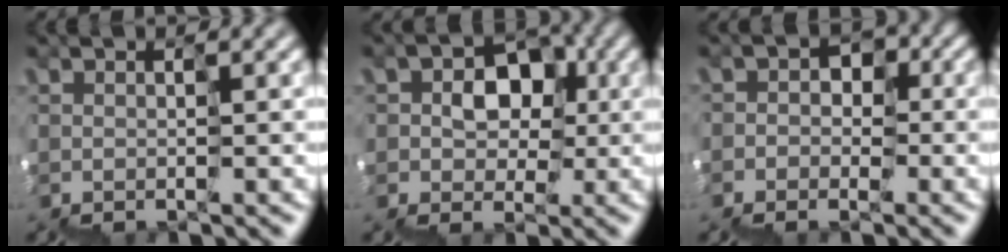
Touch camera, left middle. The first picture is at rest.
{"total": 4.6, "force": [1.0, 4.3, 1.5], "torque": [-0.027, 0.018, 0.013]}
{"total": 4.5, "force": [-1.3, 4.1, 1.3], "torque": [-0.015, 0.008, -0.030]}